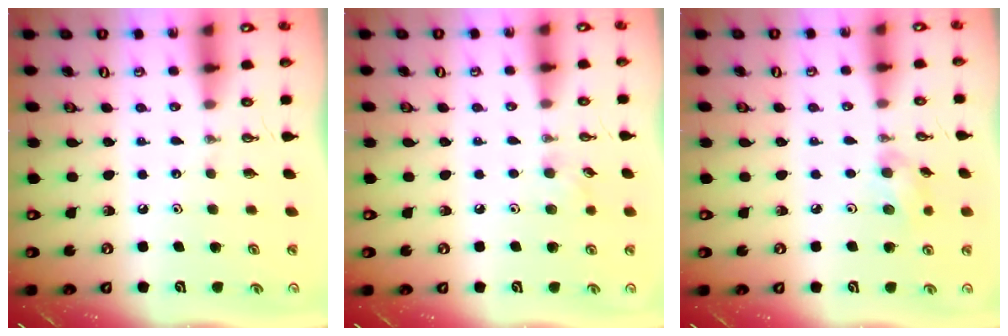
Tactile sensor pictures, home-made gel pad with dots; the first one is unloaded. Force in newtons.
{"total": 5.7, "press": 5.6, "slide": 1.5}
{"total": 5.7, "press": 5.5, "slide": 1.6}